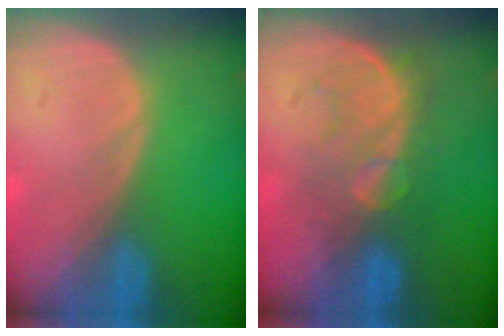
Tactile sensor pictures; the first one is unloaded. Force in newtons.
{"total": 7.8, "press": 7.7, "slide": 1.5}